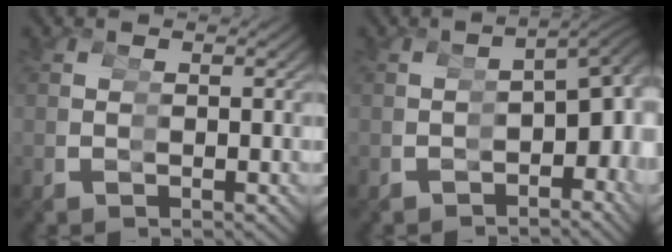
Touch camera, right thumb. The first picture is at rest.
{"total": 7.3, "force": [-0.8, 4.5, 5.7], "torque": [-0.063, 0.001, -0.017]}